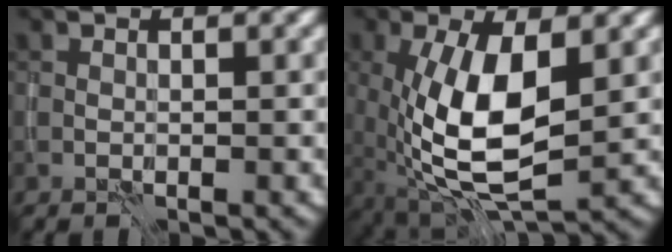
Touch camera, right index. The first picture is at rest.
{"total": 10.2, "force": [-0.3, 4.4, 9.2], "torque": [-0.183, -0.010, -0.009]}